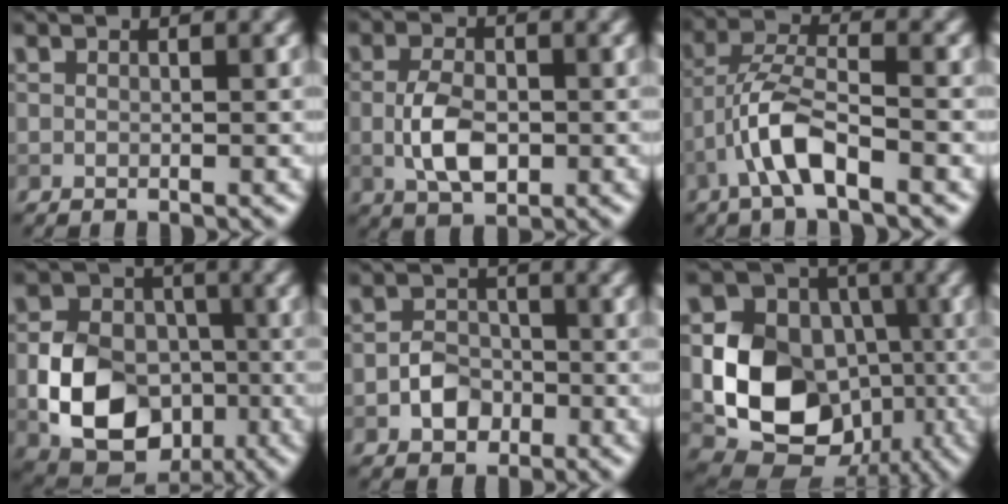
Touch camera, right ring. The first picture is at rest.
{"total": 4.2, "force": [-0.8, 2.4, 3.4], "torque": [-0.073, -0.001, -0.015]}
{"total": 5.2, "force": [-2.6, 1.4, 4.2], "torque": [-0.086, 0.012, -0.054]}
{"total": 9.3, "force": [-2.5, 7.1, 5.4], "torque": [-0.103, -0.010, -0.053]}
{"total": 2.9, "force": [-1.2, 2.3, 1.3], "torque": [-0.016, 0.003, -0.025]}
{"total": 11.7, "force": [-1.9, 9.6, 6.5], "torque": [-0.122, -0.014, -0.041]}